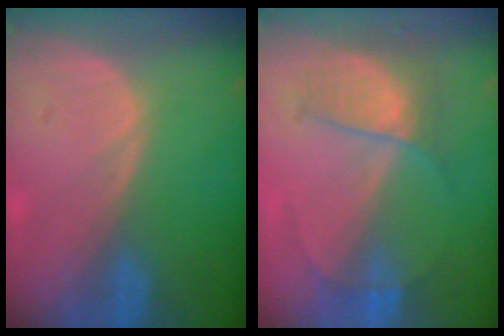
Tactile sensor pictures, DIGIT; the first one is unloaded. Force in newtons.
{"total": 6.6, "press": 5.7, "slide": 3.2}